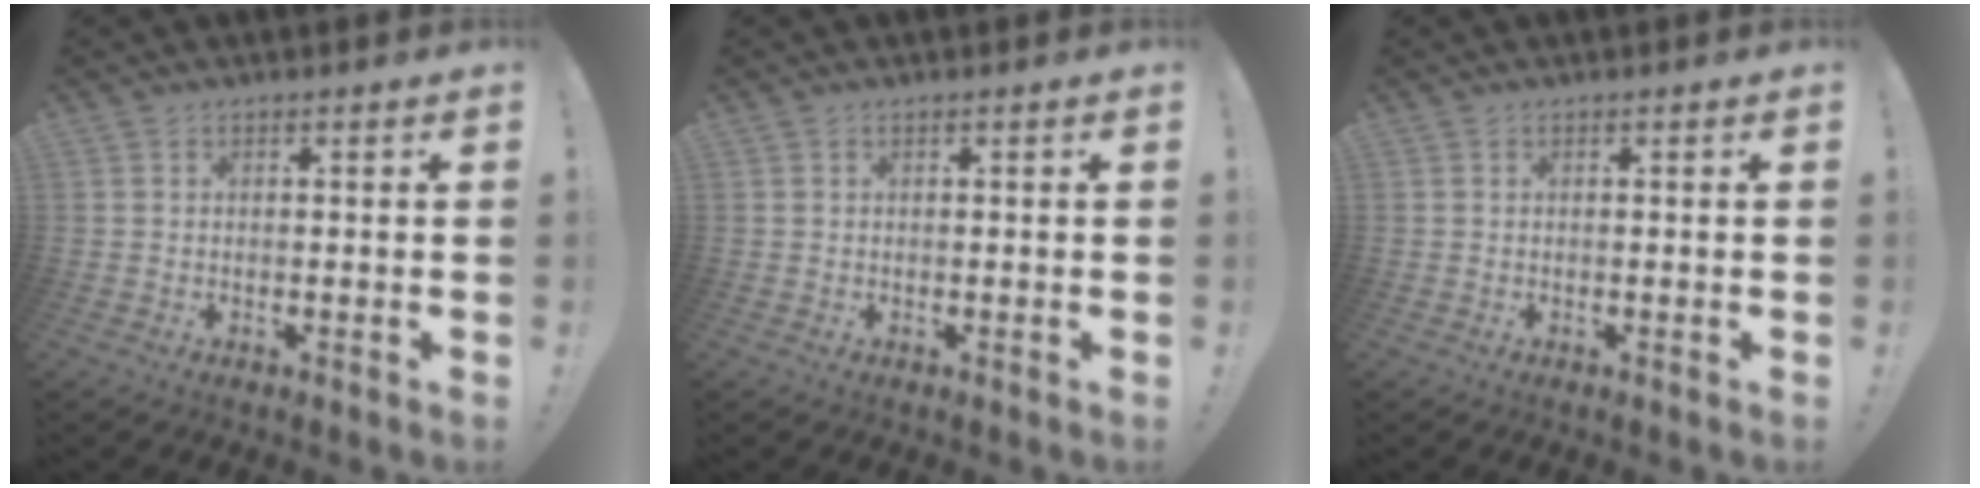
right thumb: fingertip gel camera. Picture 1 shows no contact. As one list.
[{"total": 0.5, "force": [0.5, -0.1, 0.1], "torque": [0.006, -0.004, 0.008]}, {"total": 0.0}]